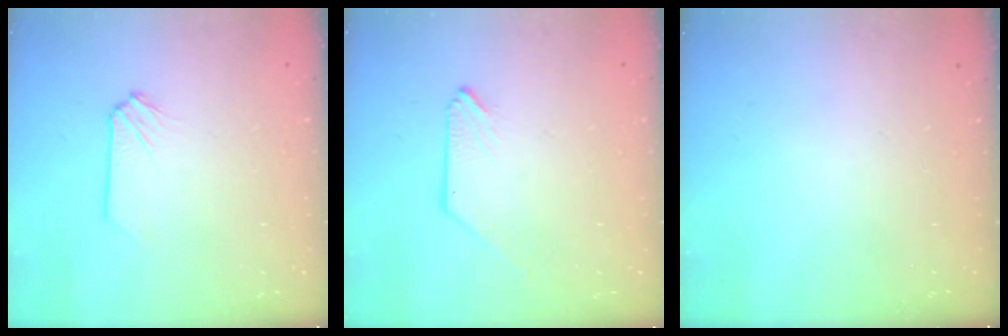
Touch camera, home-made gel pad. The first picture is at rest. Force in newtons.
{"total": 0.0}
{"total": 0.0}